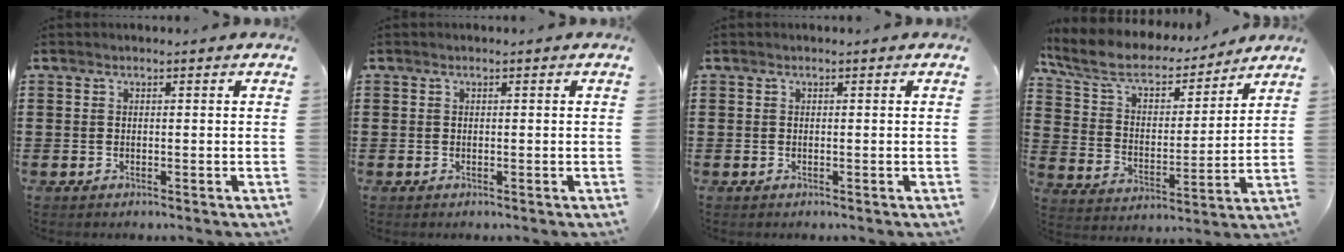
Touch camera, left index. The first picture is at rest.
{"total": 0.0}
{"total": 0.0}
{"total": 8.0, "force": [6.6, 2.9, 3.6], "torque": [-0.100, -0.036, 0.112]}